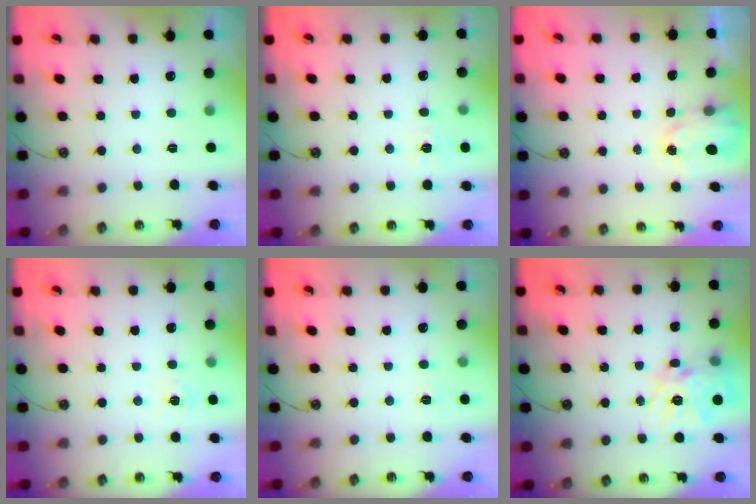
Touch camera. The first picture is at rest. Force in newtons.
{"total": 6.6, "press": 6.6, "slide": 0.6}
{"total": 1.6, "press": 1.6, "slide": 0.3}
{"total": 4.5, "press": 4.5, "slide": 0.4}
{"total": 3.7, "press": 3.6, "slide": 0.5}
{"total": 14.1, "press": 14.1, "slide": 1.2}